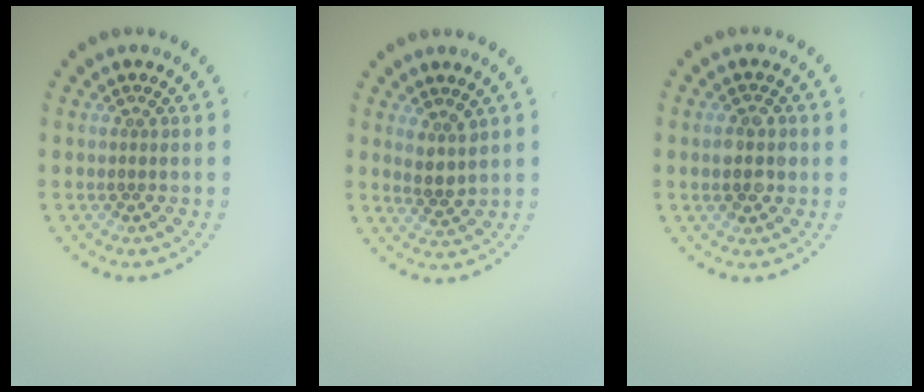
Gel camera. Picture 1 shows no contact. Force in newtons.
{"total": 2.2, "press": 1.6, "slide": 1.4}
{"total": 2.8, "press": 2.8, "slide": 0.2}